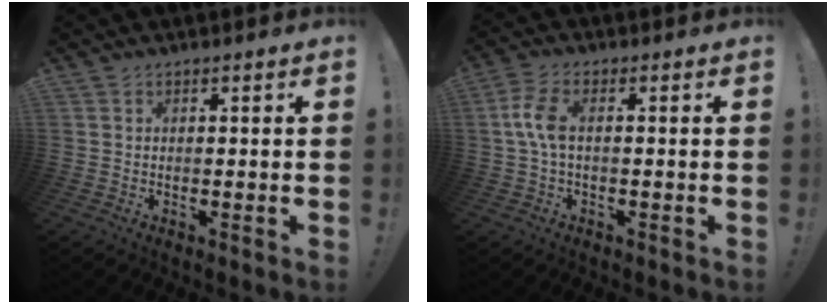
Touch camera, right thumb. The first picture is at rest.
{"total": 6.8, "force": [-0.1, 3.2, 5.9], "torque": [-0.128, 0.008, 0.001]}